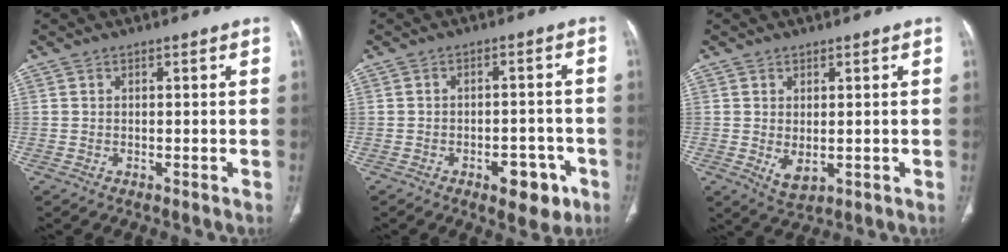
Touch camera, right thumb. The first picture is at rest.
{"total": 7.3, "force": [-3.7, 3.8, 5.0], "torque": [-0.040, 0.023, -0.043]}
{"total": 3.8, "force": [-0.3, 2.0, 3.2], "torque": [-0.049, -0.009, 0.009]}